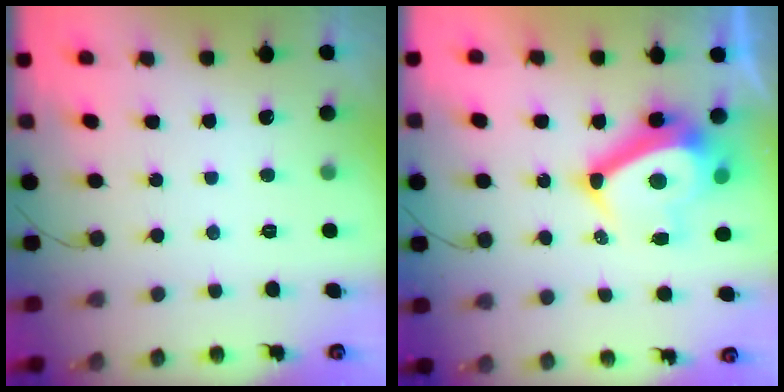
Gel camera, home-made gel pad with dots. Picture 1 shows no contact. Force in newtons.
{"total": 13.3, "press": 12.8, "slide": 3.6}